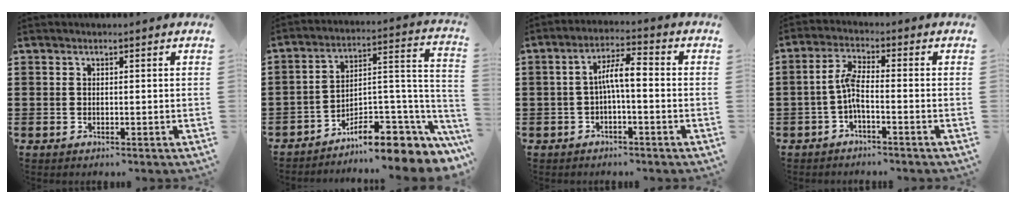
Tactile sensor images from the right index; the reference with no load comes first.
{"total": 9.4, "force": [-7.2, 3.4, 5.0], "torque": [-0.063, 0.015, -0.130]}
{"total": 5.5, "force": [-0.4, 1.4, 5.3], "torque": [-0.114, 0.007, -0.015]}
{"total": 4.2, "force": [-1.5, 1.0, 3.8], "torque": [-0.086, 0.003, -0.033]}